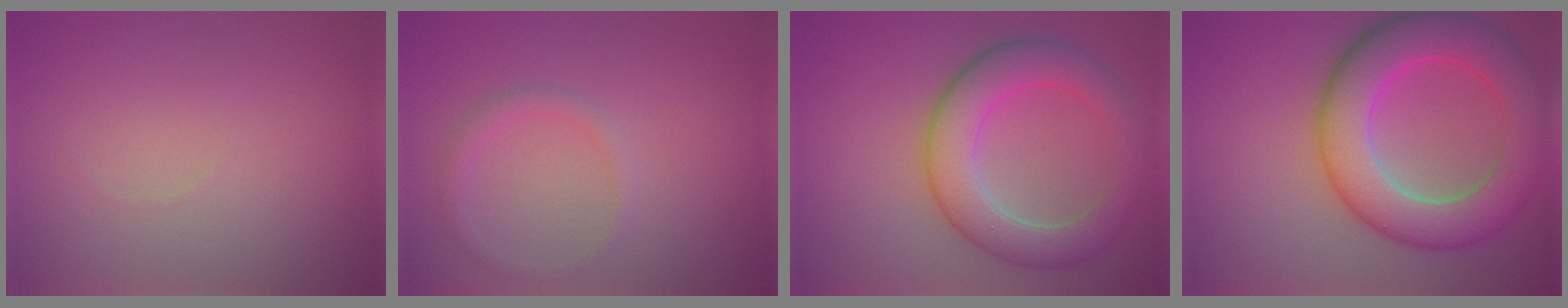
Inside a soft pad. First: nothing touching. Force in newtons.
{"total": 1.4, "press": 1.4, "slide": 0.0}
{"total": 6.6, "press": 6.6, "slide": 0.1}
{"total": 9.5, "press": 9.5, "slide": 0.4}